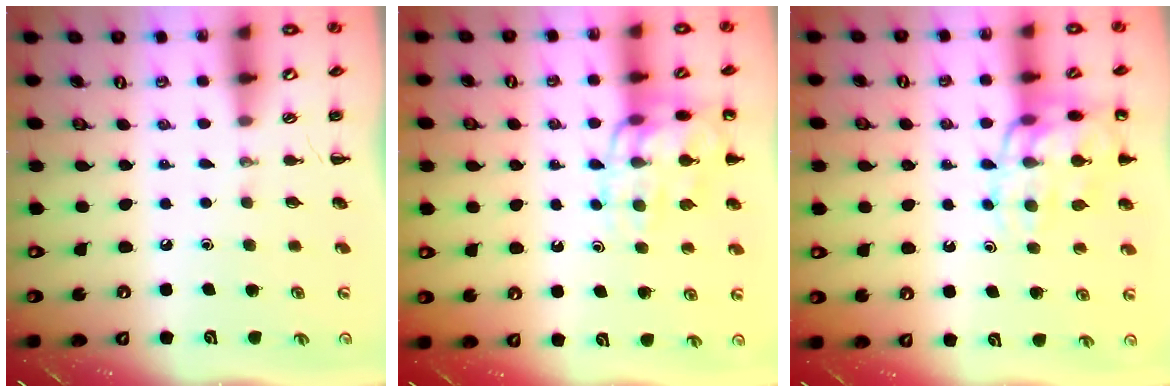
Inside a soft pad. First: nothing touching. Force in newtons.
{"total": 14.5, "press": 14.4, "slide": 1.6}
{"total": 14.6, "press": 14.5, "slide": 1.8}